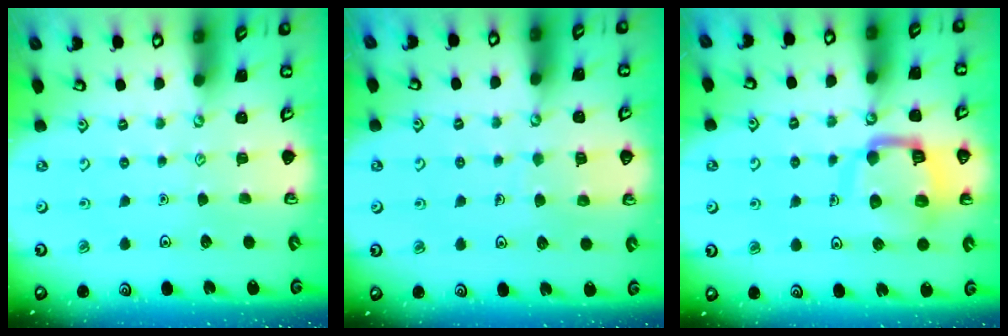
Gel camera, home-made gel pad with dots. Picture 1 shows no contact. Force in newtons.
{"total": 6.9, "press": 6.9, "slide": 0.6}
{"total": 12.3, "press": 12.2, "slide": 1.4}